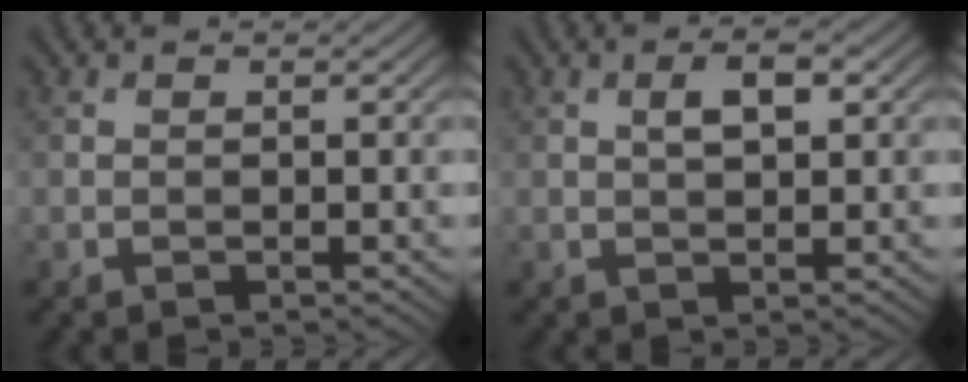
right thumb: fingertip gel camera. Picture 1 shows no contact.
{"total": 2.9, "force": [0.8, 1.1, 2.6], "torque": [-0.046, 0.005, 0.013]}